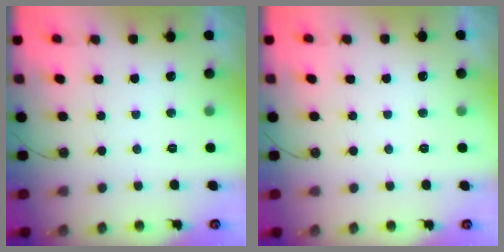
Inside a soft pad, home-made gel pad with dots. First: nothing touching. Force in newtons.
{"total": 0.0}